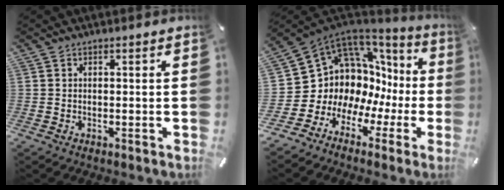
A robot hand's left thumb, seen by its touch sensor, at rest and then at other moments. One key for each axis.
{"total": 11.4, "fx": 3.9, "fy": 9.8, "fz": 4.4, "tx": -0.094, "ty": -0.071, "tz": 0.092}